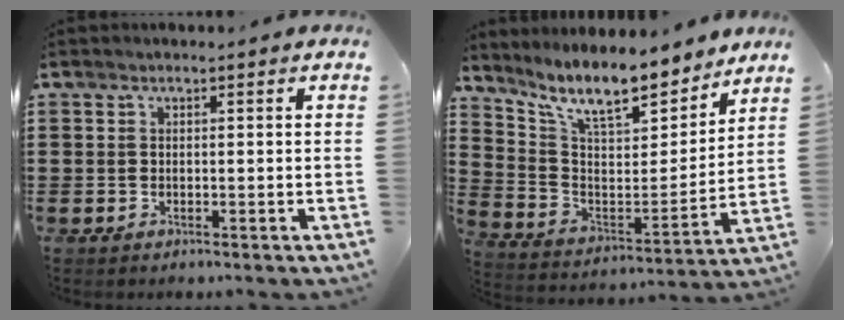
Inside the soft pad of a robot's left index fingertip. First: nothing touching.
{"total": 11.4, "force": [9.5, 2.3, 5.8], "torque": [-0.142, -0.058, 0.164]}